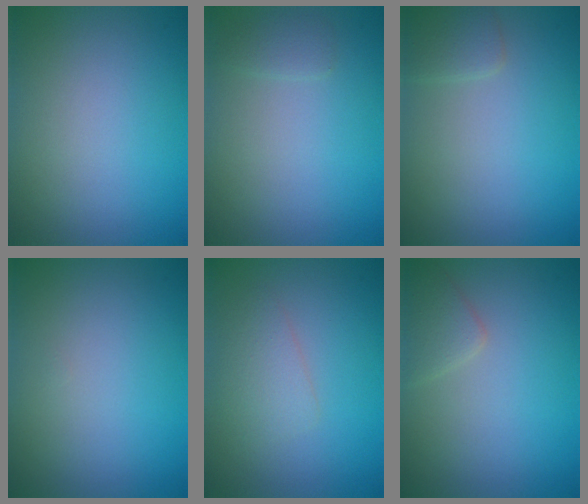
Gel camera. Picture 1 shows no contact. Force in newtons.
{"total": 1.0, "press": 1.0, "slide": 0.1}
{"total": 1.4, "press": 1.4, "slide": 0.0}
{"total": 0.0}
{"total": 2.1, "press": 2.1, "slide": 0.0}
{"total": 1.8, "press": 1.8, "slide": 0.0}